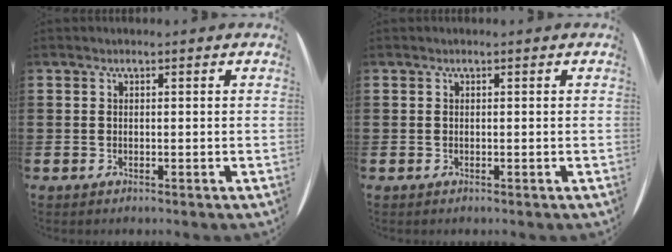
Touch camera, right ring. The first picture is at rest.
{"total": 0.0}